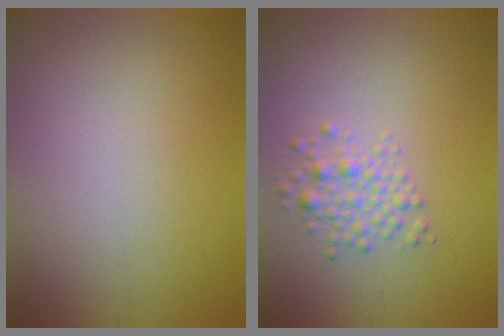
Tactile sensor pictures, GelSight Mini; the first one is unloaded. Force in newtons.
{"total": 2.1, "press": 2.1, "slide": 0.2}